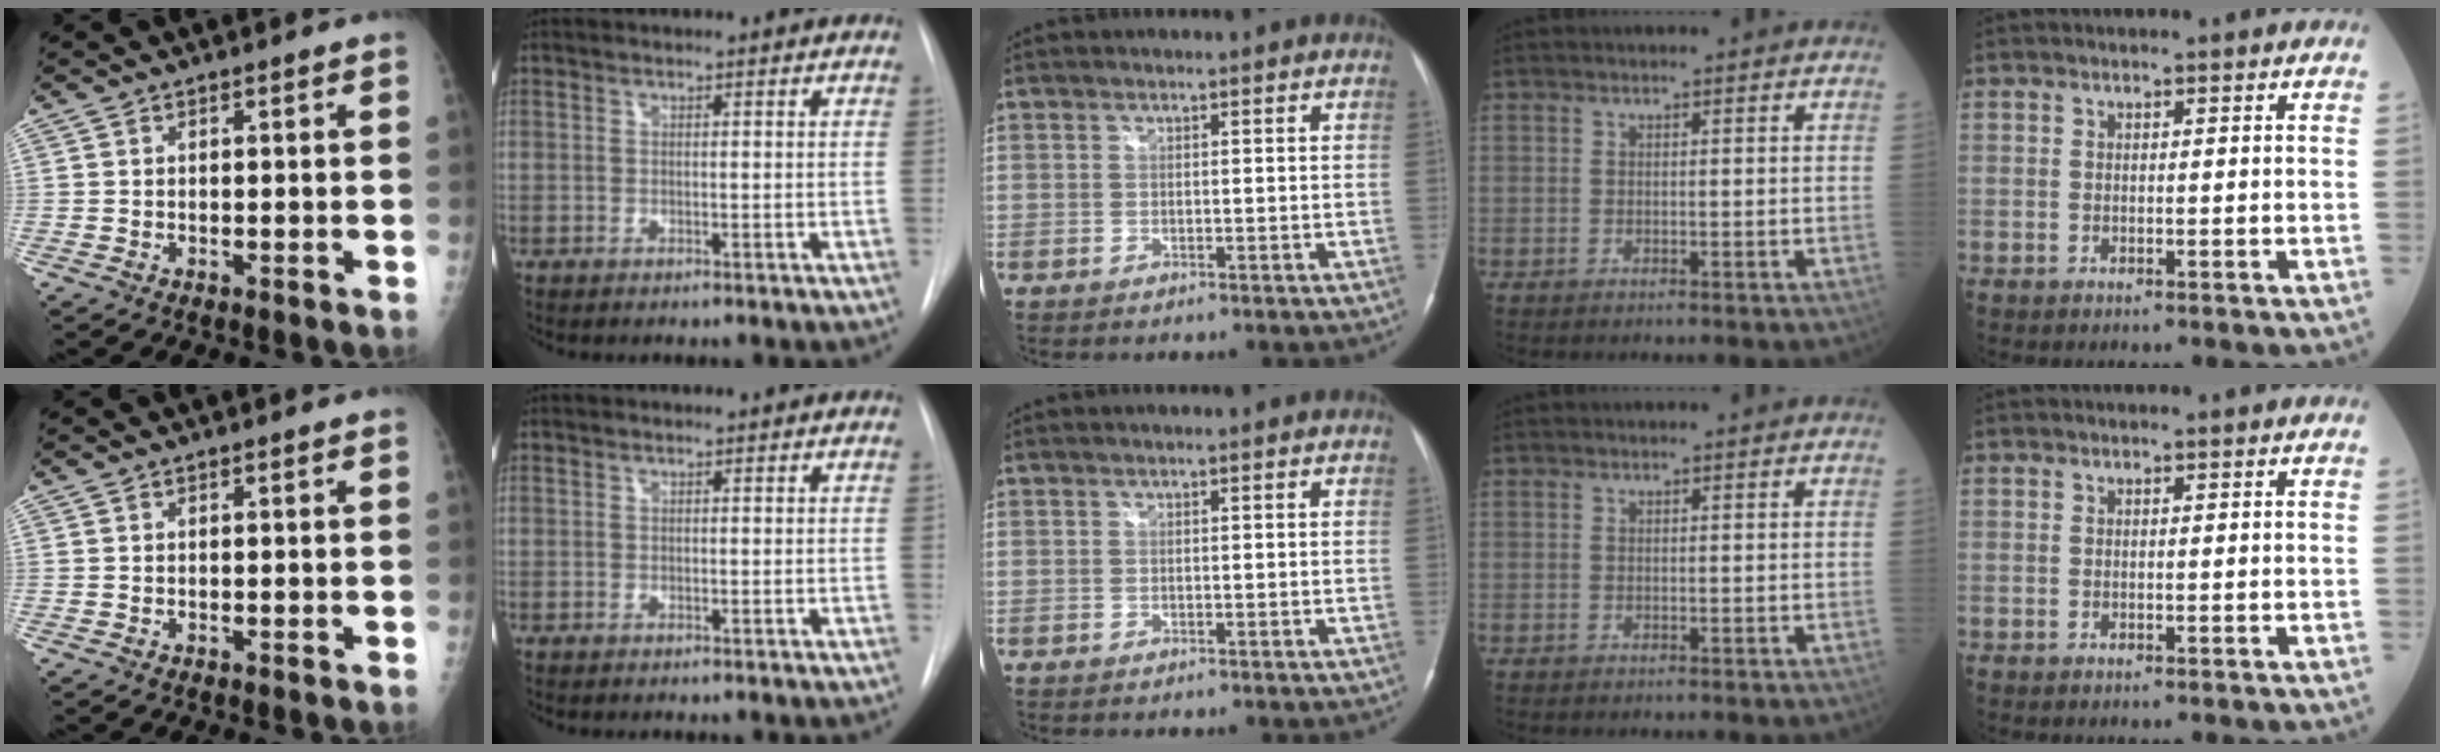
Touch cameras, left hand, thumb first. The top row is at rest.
{}